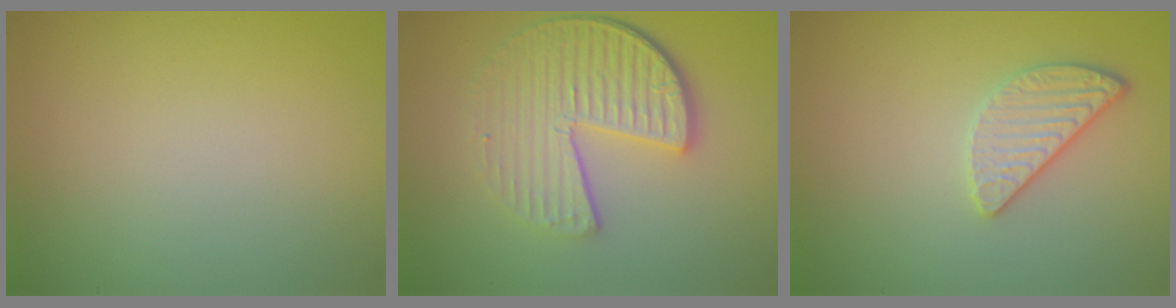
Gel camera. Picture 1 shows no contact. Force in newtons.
{"total": 5.6, "press": 4.2, "slide": 3.8}
{"total": 2.4, "press": 2.2, "slide": 0.9}